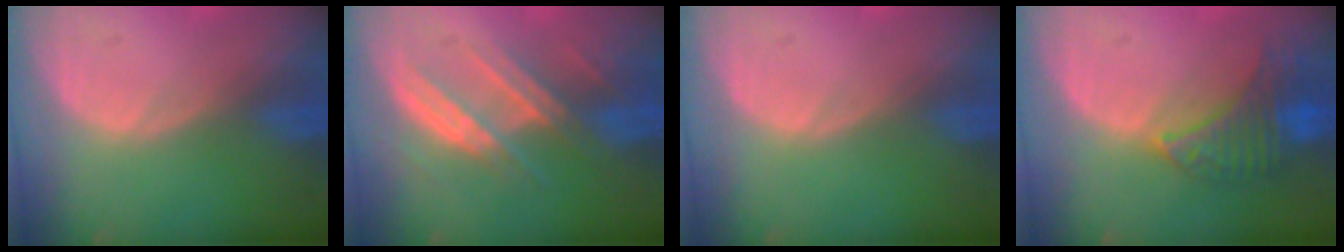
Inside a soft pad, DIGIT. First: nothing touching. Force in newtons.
{"total": 7.3, "press": 7.0, "slide": 1.9}
{"total": 0.0}
{"total": 7.3, "press": 7.0, "slide": 1.9}